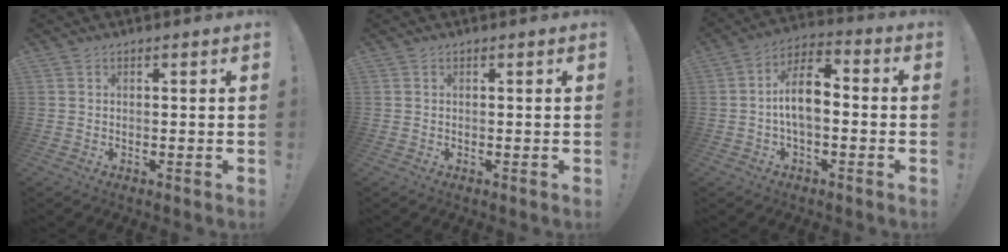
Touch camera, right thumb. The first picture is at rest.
{"total": 0.0}
{"total": 10.7, "force": [-1.0, 5.5, 9.1], "torque": [-0.171, 0.016, -0.014]}